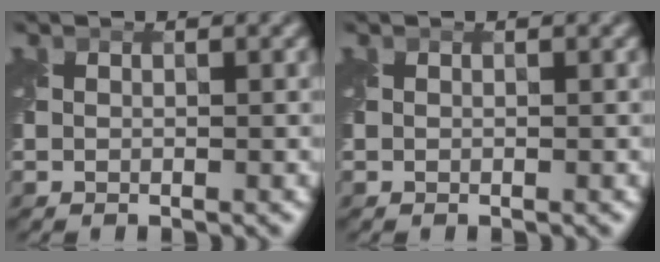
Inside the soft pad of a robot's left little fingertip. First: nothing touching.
{"total": 0.0}